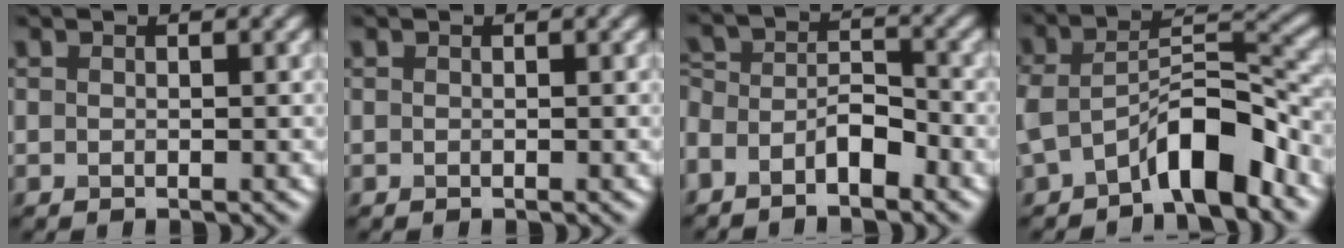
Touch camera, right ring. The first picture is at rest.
{"total": 0.0}
{"total": 4.0, "force": [-2.6, 1.5, 2.7], "torque": [-0.048, 0.008, -0.053]}
{"total": 7.0, "force": [-3.9, 2.9, 5.2], "torque": [-0.086, 0.006, -0.072]}